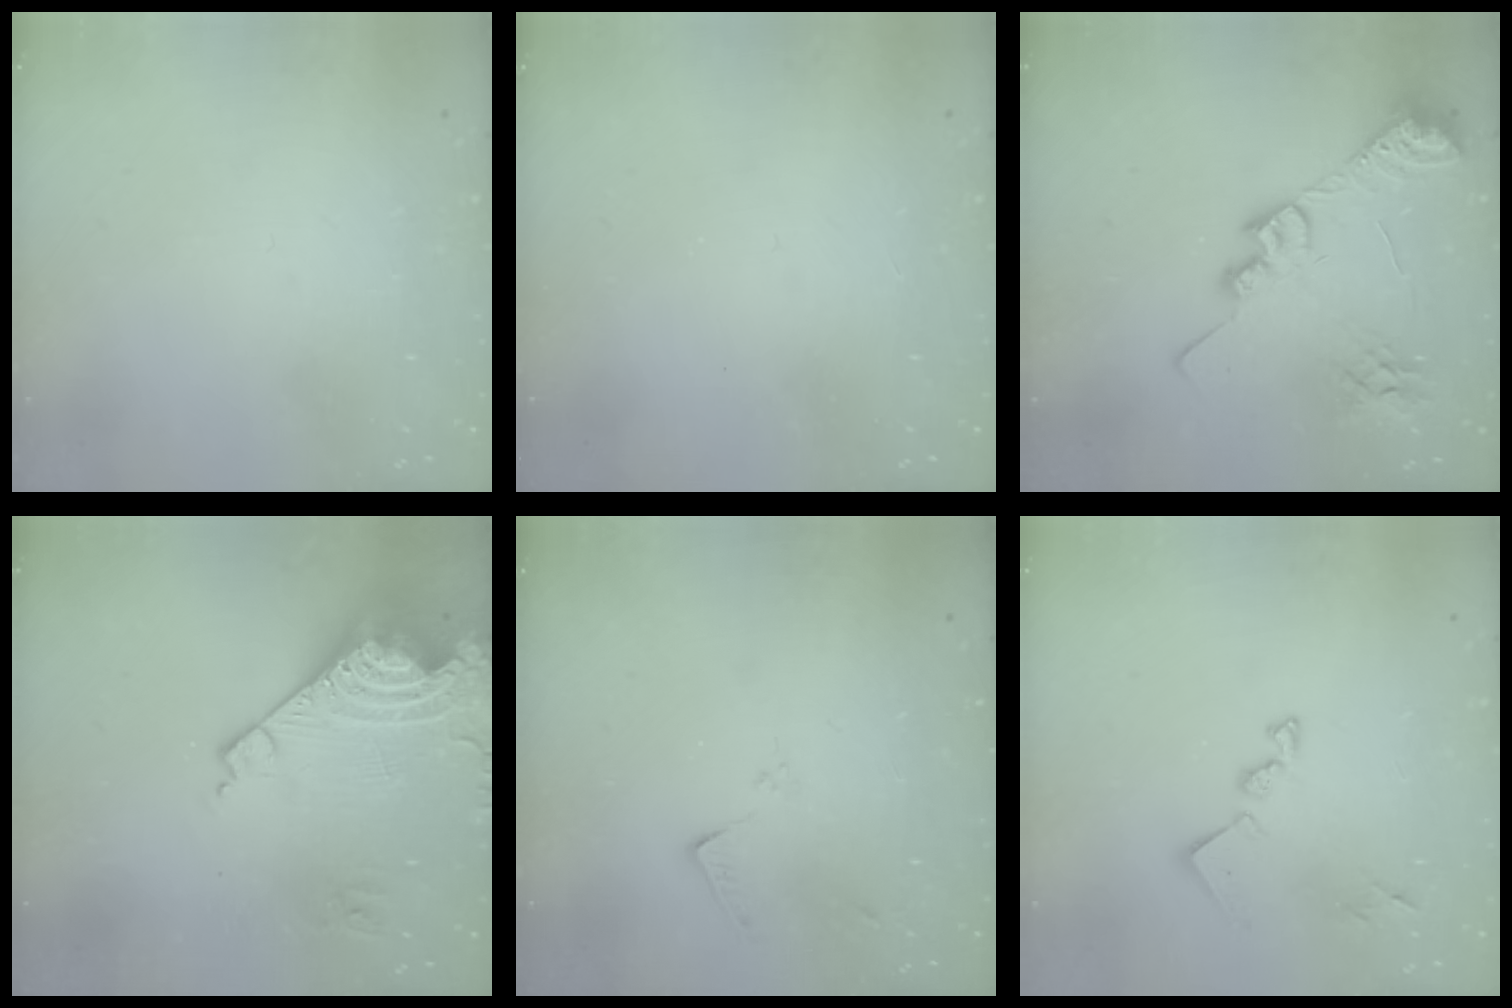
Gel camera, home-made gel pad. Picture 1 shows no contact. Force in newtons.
{"total": 1.0, "press": 1.0, "slide": 0.1}
{"total": 22.6, "press": 22.4, "slide": 3.2}
{"total": 16.1, "press": 16.0, "slide": 1.9}
{"total": 7.8, "press": 7.8, "slide": 0.2}
{"total": 11.7, "press": 11.6, "slide": 0.3}